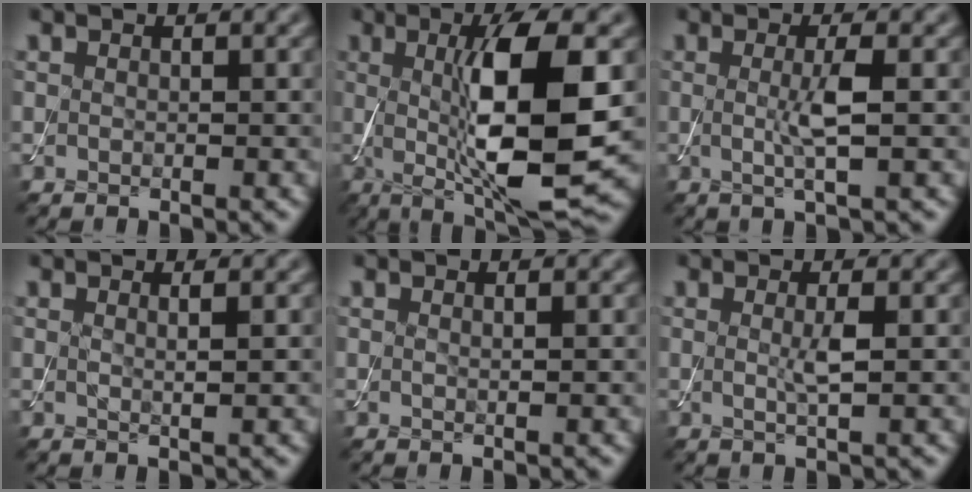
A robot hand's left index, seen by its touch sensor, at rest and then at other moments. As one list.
[{"total": 11.0, "force": [0.1, 2.6, 10.7], "torque": [-0.168, -0.008, 0.008]}, {"total": 2.8, "force": [0.0, 0.4, 2.8], "torque": [-0.058, -0.005, -0.002]}, {"total": 1.3, "force": [0.4, 0.4, 1.2], "torque": [-0.015, -0.001, 0.000]}, {"total": 0.7, "force": [0.2, 0.2, 0.6], "torque": [-0.004, 0.000, 0.000]}, {"total": 1.7, "force": [0.1, 0.2, 1.7], "torque": [-0.037, -0.002, -0.001]}]